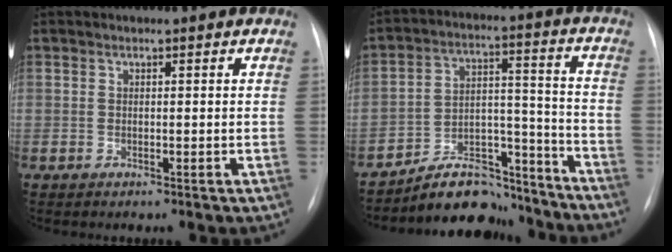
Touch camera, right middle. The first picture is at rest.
{"total": 12.1, "force": [-11.1, 4.3, 2.2], "torque": [-0.017, 0.064, -0.182]}